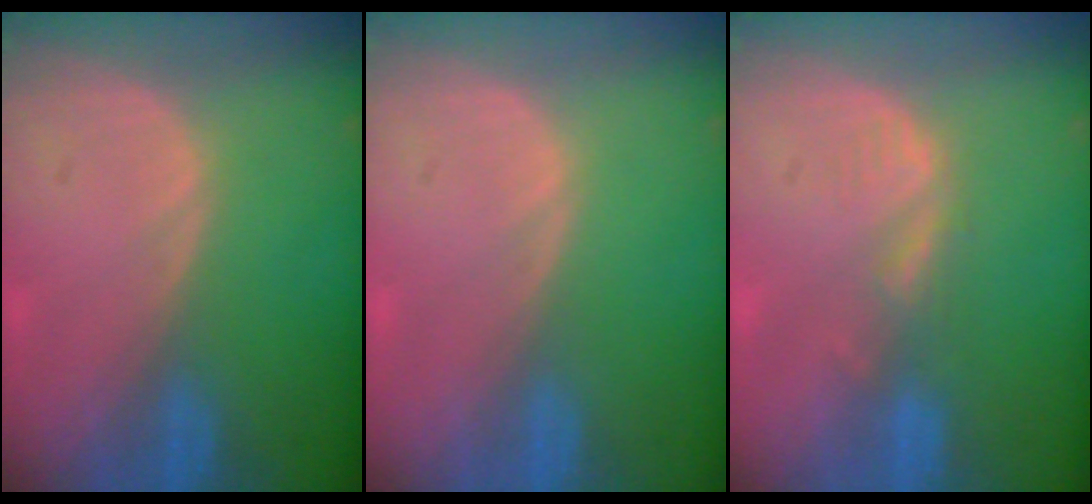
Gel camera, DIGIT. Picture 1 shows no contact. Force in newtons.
{"total": 0.0}
{"total": 2.0, "press": 2.0, "slide": 0.3}